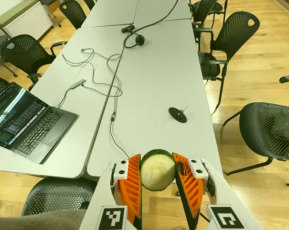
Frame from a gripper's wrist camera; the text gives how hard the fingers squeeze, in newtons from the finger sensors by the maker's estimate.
{"total": 12.8, "left": 13.4, "right": 12.3}